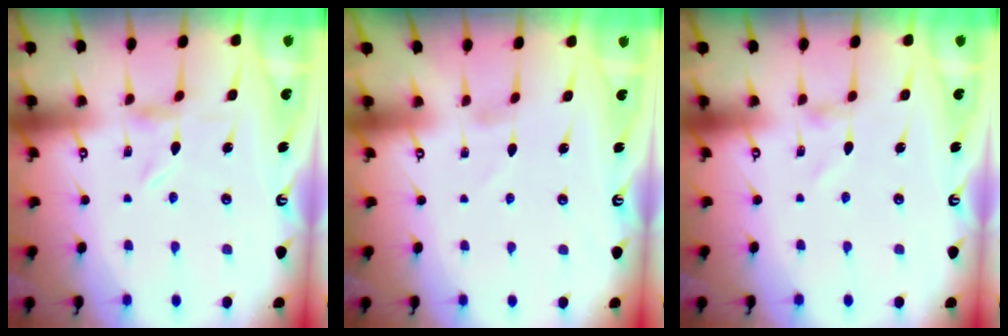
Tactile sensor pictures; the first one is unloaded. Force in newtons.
{"total": 0.9, "press": 0.9, "slide": 0.1}
{"total": 0.8, "press": 0.8, "slide": 0.1}